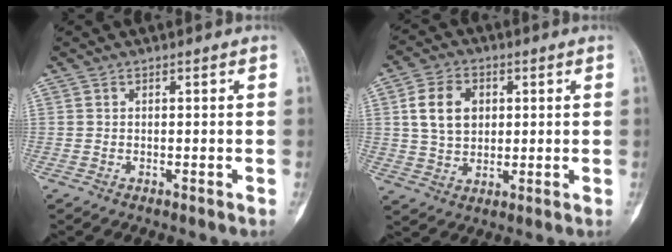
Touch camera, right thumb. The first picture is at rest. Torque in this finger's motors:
{"motor_torque": [0.64, 0.61, 0.38, -0.28, 0.18]}